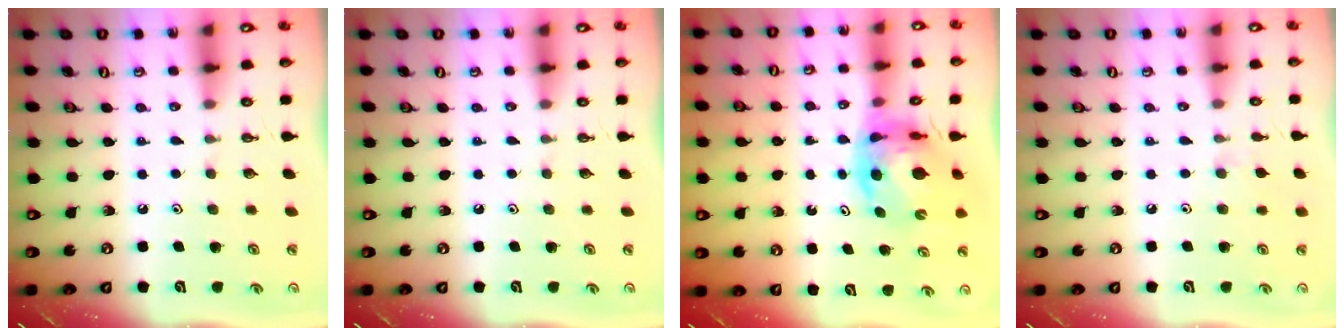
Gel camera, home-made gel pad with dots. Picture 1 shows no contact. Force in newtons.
{"total": 0.0}
{"total": 9.7, "press": 9.7, "slide": 1.1}
{"total": 4.9, "press": 4.8, "slide": 0.6}